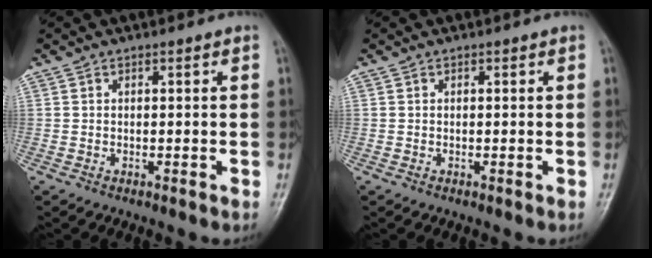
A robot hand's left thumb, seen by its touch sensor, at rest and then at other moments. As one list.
[{"total": 0.0}]